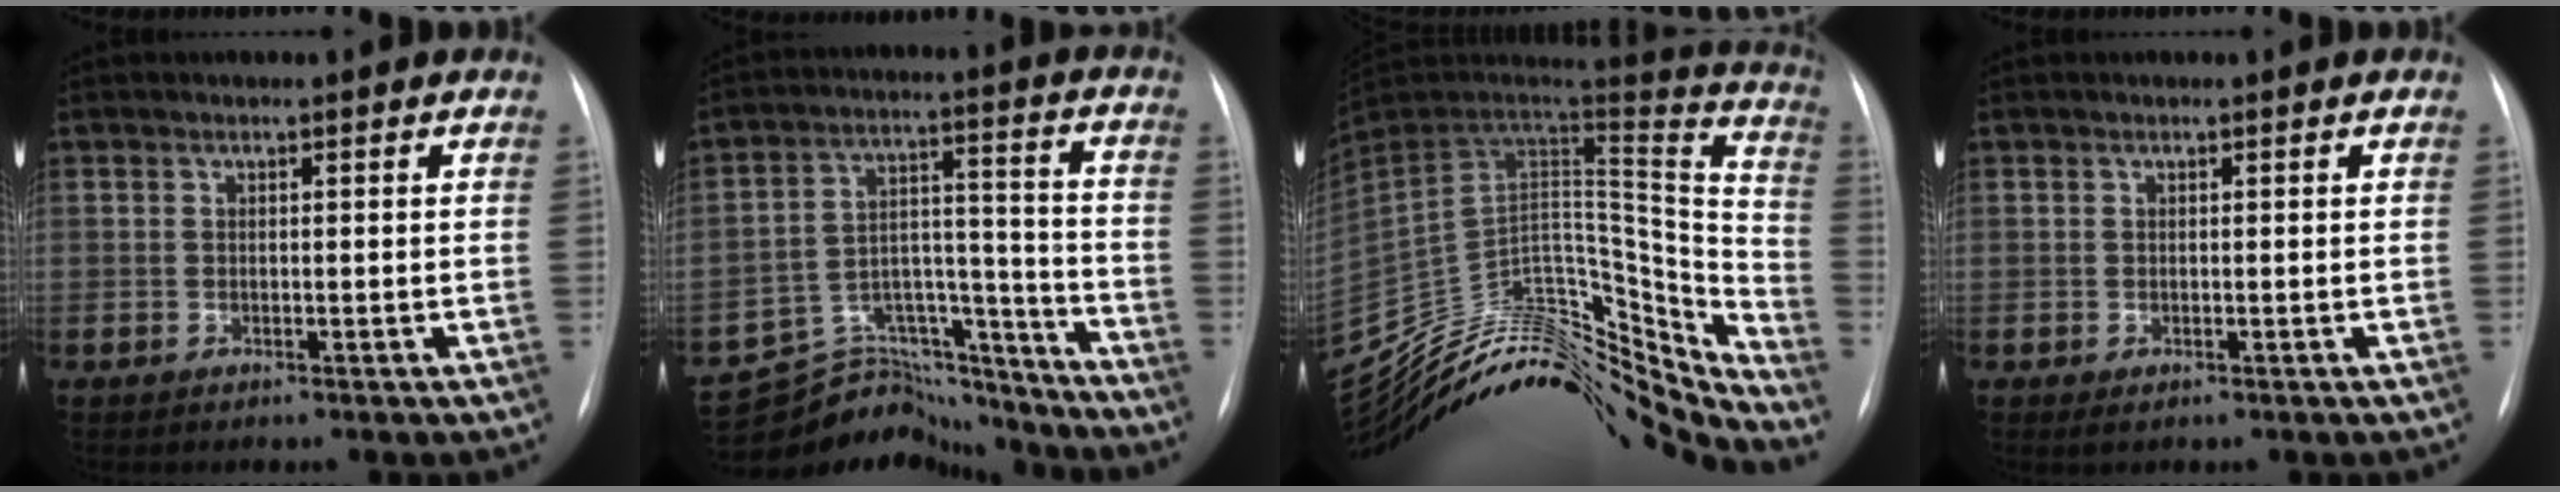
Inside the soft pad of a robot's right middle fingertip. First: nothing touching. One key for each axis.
{"total": 14.5, "fx": -14.0, "fy": 3.7, "fz": 0.0, "tx": 0.014, "ty": 0.072, "tz": -0.221}
{"total": 31.9, "fx": -27.5, "fy": 10.5, "fz": 12.3, "tx": -0.206, "ty": 0.025, "tz": -0.413}
{"total": 0.6, "fx": -0.2, "fy": 0.3, "fz": 0.5, "tx": -0.009, "ty": -0.003, "tz": -0.001}